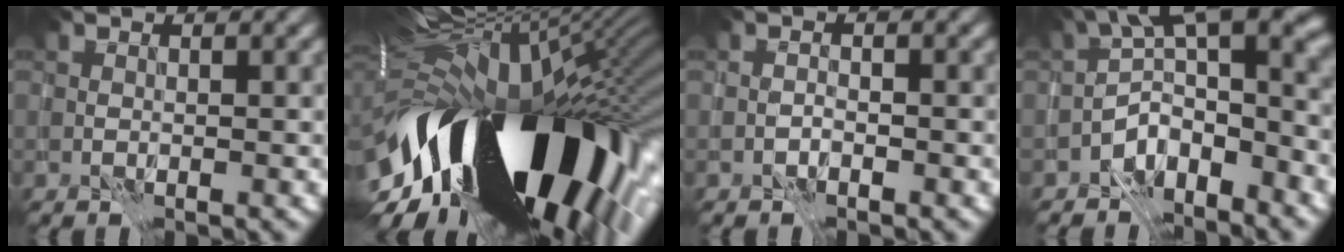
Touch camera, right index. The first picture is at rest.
{"total": 20.5, "force": [-5.8, 10.2, 16.8], "torque": [-0.289, -0.051, -0.081]}
{"total": 0.5, "force": [-0.5, 0.1, 0.1], "torque": [-0.004, 0.003, -0.013]}
{"total": 7.0, "force": [-3.0, 2.9, 5.5], "torque": [-0.073, 0.013, -0.068]}